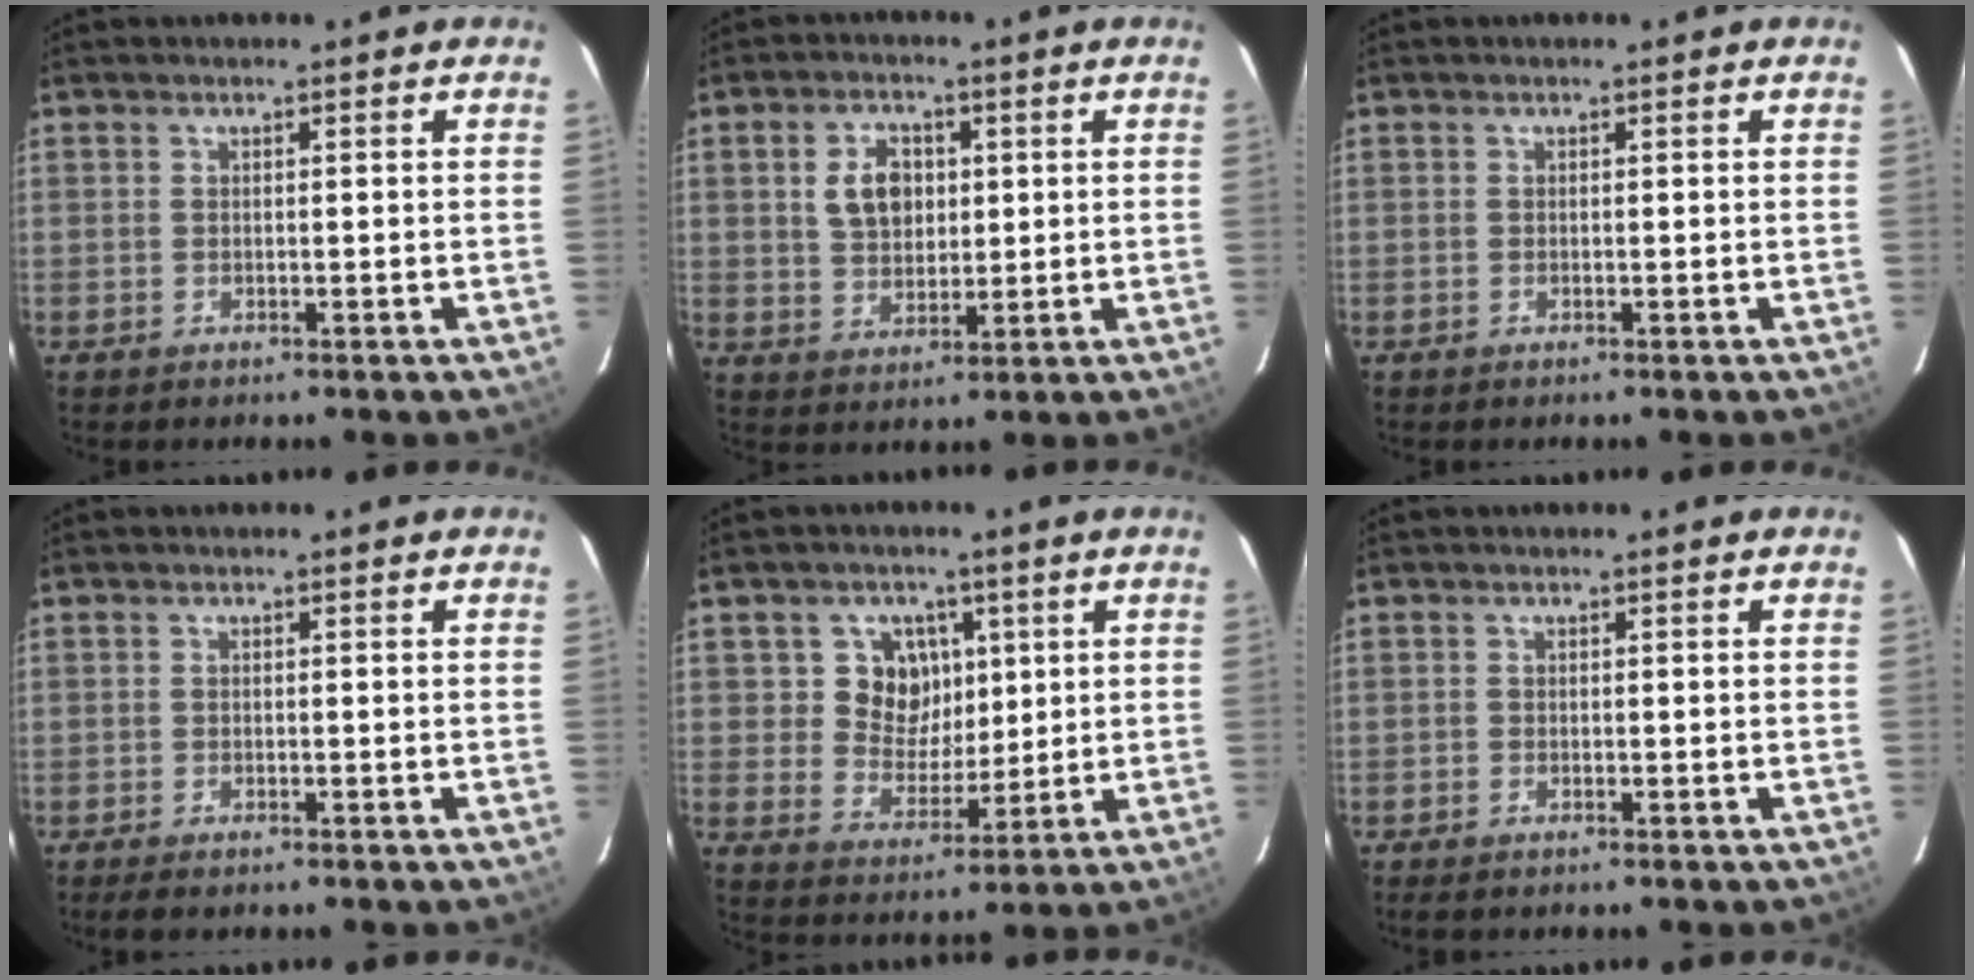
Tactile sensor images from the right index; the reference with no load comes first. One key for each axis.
{"total": 7.3, "fx": 1.7, "fy": 5.2, "fz": 4.9, "tx": -0.091, "ty": 0.014, "tz": 0.037}
{"total": 0.0}
{"total": 2.3, "fx": -1.9, "fy": 0.6, "fz": 1.2, "tx": -0.025, "ty": -0.009, "tz": -0.035}
{"total": 8.3, "fx": 2.4, "fy": 7.5, "fz": 2.7, "tx": -0.052, "ty": 0.004, "tz": 0.046}
{"total": 1.4, "fx": -1.2, "fy": 0.5, "fz": 0.5, "tx": -0.013, "ty": -0.003, "tz": -0.022}